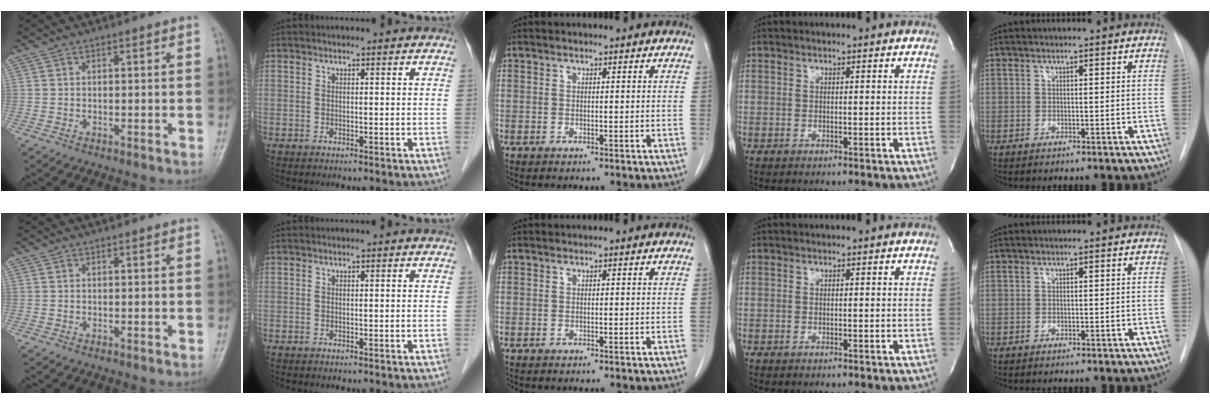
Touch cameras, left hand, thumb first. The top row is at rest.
{}